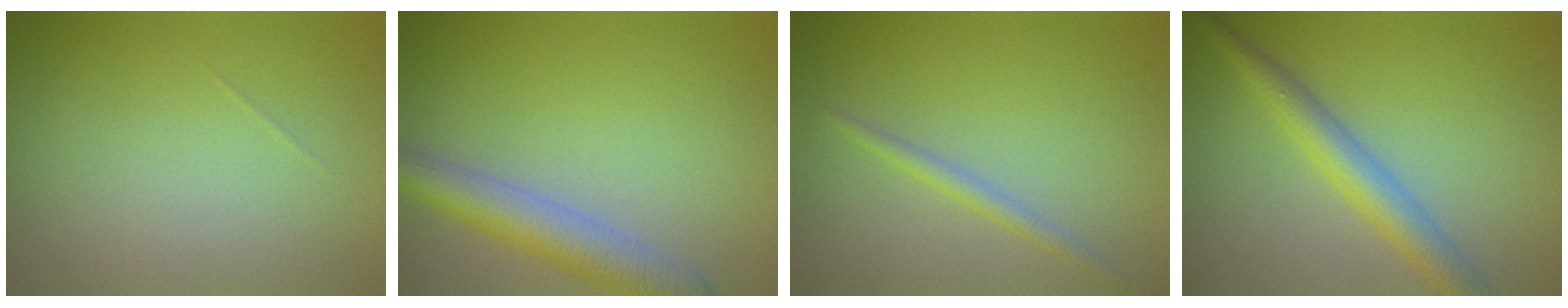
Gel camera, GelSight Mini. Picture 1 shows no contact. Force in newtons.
{"total": 5.2, "press": 5.2, "slide": 0.3}
{"total": 1.5, "press": 1.5, "slide": 0.1}
{"total": 3.8, "press": 3.8, "slide": 0.0}